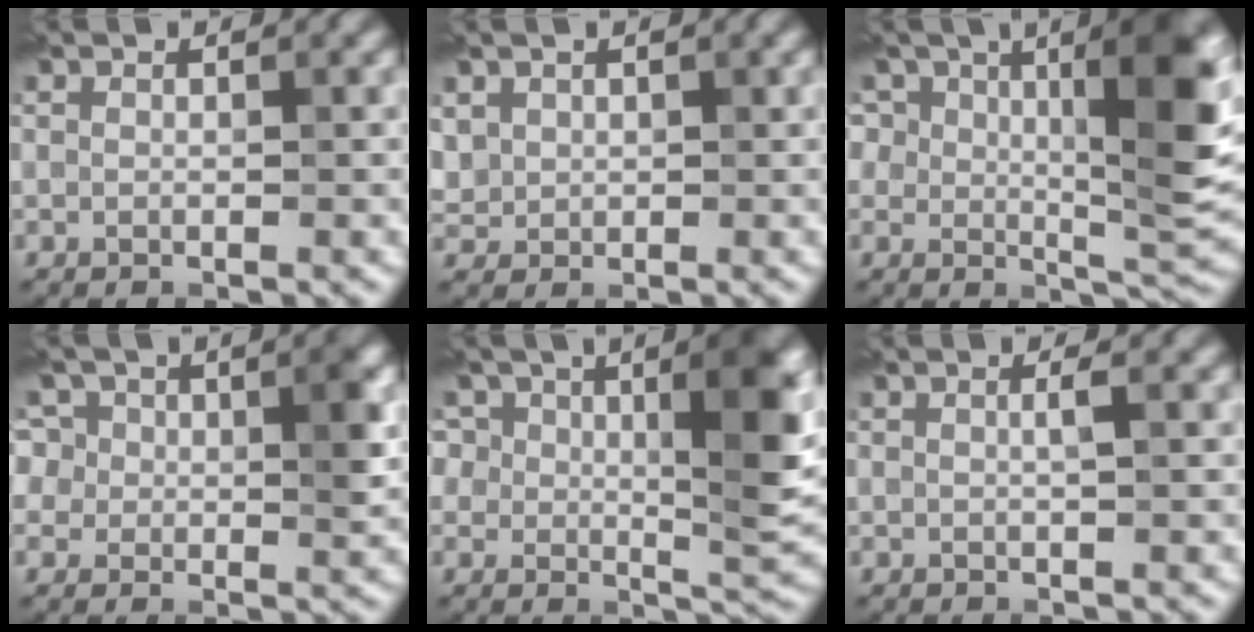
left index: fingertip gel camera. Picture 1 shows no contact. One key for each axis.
{"total": 1.8, "fx": 0.8, "fy": 1.5, "fz": 0.2, "tx": -0.006, "ty": -0.003, "tz": 0.021}
{"total": 10.4, "fx": 3.2, "fy": 4.2, "fz": 9.0, "tx": -0.120, "ty": 0.006, "tz": 0.045}
{"total": 4.8, "fx": 1.2, "fy": 3.5, "fz": 3.0, "tx": -0.043, "ty": 0.011, "tz": 0.007}
{"total": 8.8, "fx": 2.5, "fy": 4.3, "fz": 7.2, "tx": -0.099, "ty": 0.001, "tz": 0.033}
{"total": 0.9, "fx": 0.1, "fy": 0.1, "fz": 0.8, "tx": -0.015, "ty": 0.004, "tz": 0.001}